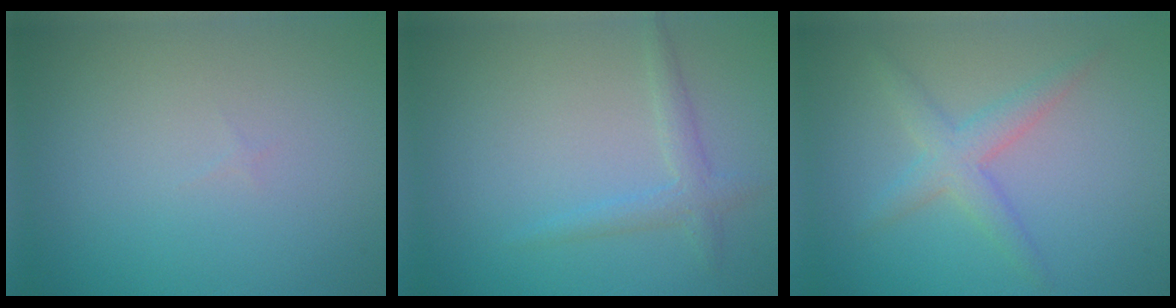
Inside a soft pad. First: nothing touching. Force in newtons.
{"total": 1.8, "press": 1.8, "slide": 0.0}
{"total": 2.8, "press": 2.8, "slide": 0.2}